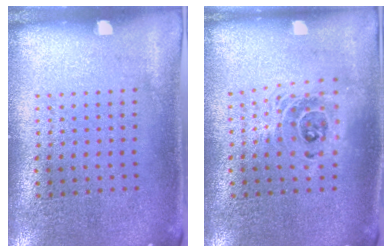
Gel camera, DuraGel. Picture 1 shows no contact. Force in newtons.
{"total": 1.5, "press": 1.2, "slide": 0.9}